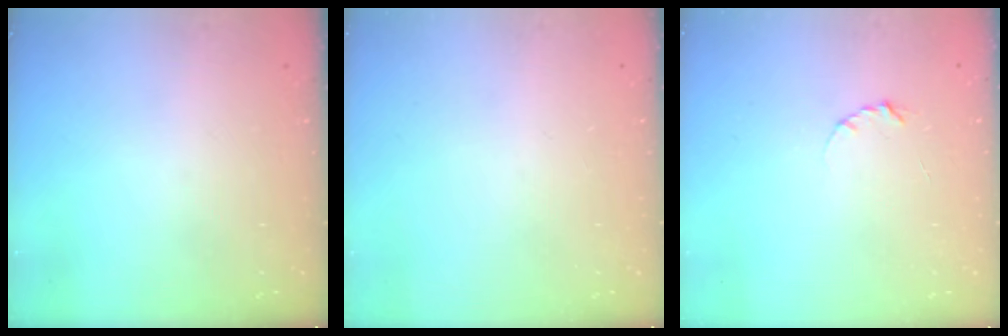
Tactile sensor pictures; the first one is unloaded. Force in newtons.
{"total": 0.0}
{"total": 2.3, "press": 2.3, "slide": 0.4}